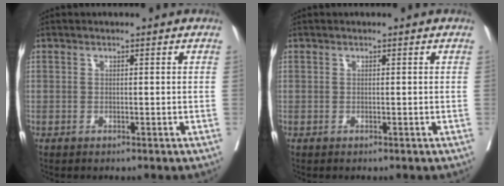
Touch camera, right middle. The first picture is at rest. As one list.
[{"total": 0.0}]